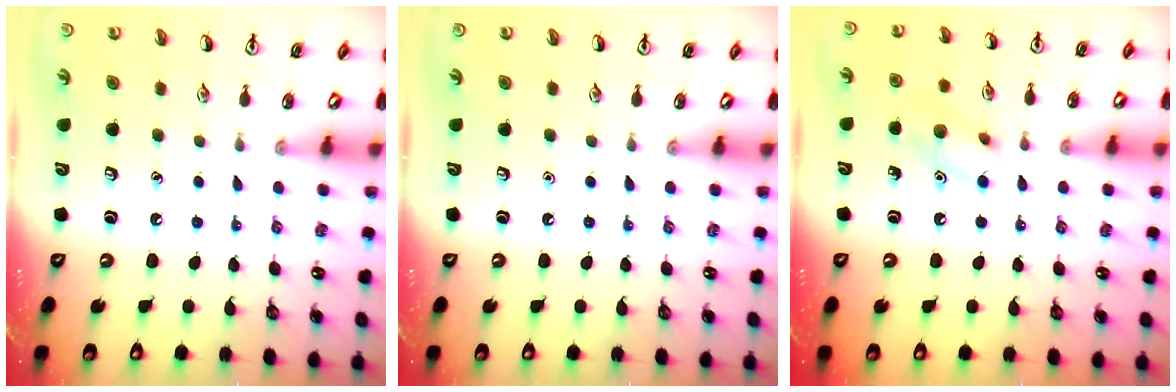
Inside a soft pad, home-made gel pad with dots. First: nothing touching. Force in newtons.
{"total": 0.0}
{"total": 9.2, "press": 9.1, "slide": 1.5}